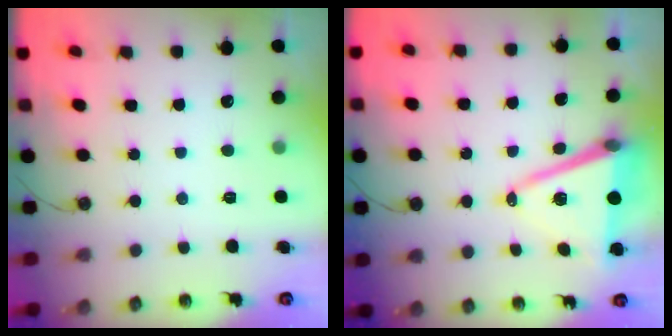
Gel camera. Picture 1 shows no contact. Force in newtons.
{"total": 12.7, "press": 12.1, "slide": 4.0}